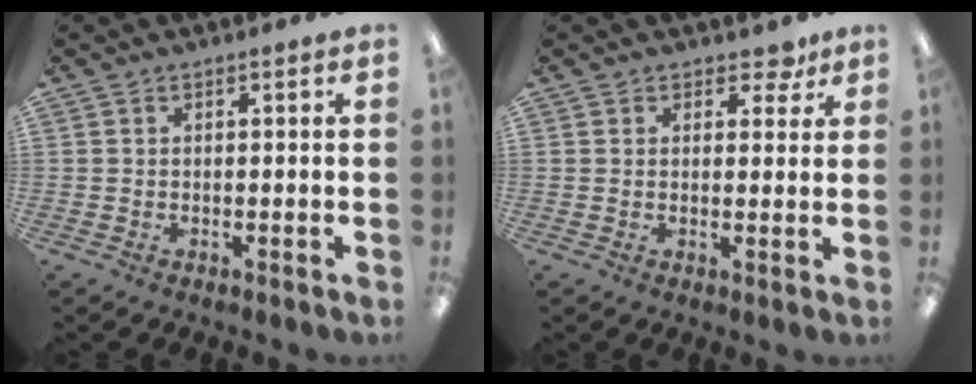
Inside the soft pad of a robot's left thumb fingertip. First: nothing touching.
{"total": 4.0, "force": [2.8, 2.6, 1.5], "torque": [-0.004, -0.011, 0.046]}